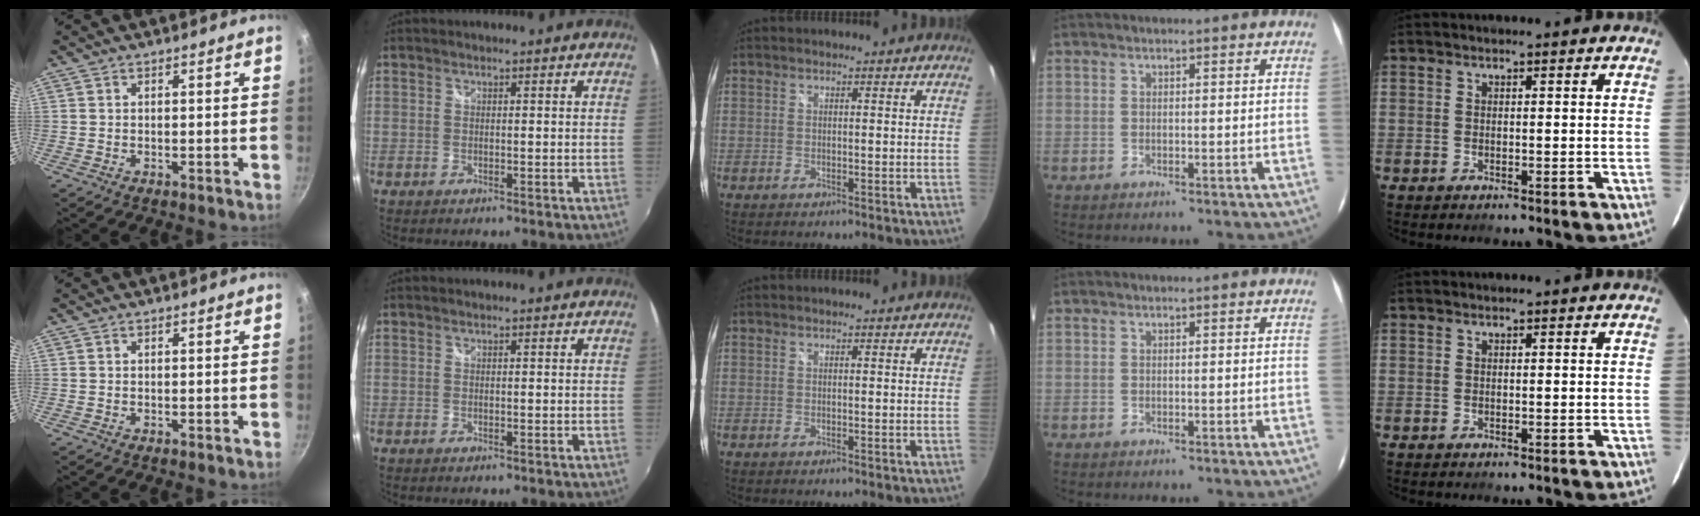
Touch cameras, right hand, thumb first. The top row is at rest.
{}